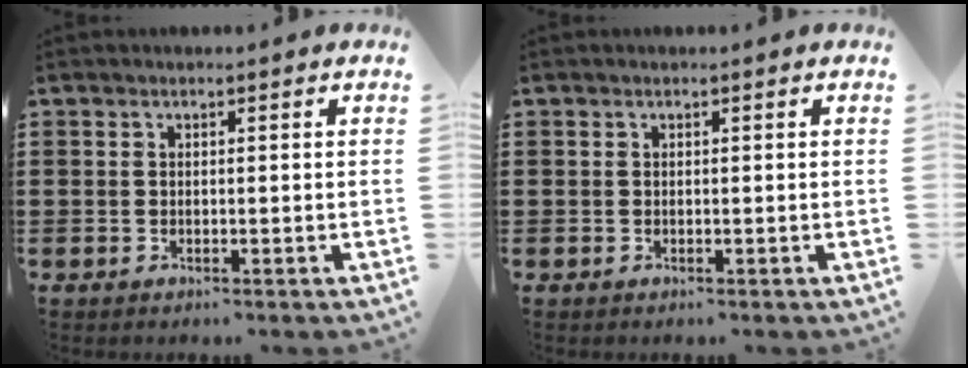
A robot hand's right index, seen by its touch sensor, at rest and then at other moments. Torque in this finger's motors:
{"motor_torque": [0.00, 0.00, 0.00, 0.00]}